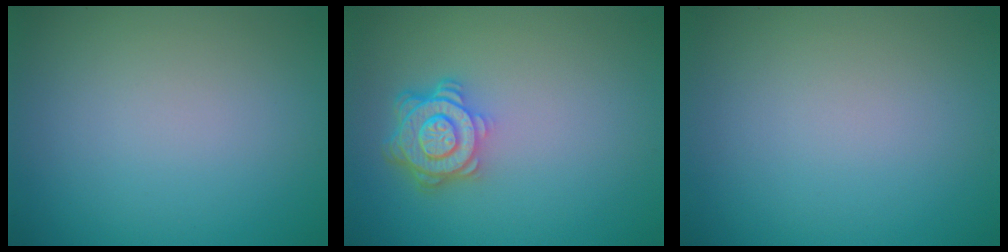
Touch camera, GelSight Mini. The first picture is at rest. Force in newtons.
{"total": 4.8, "press": 3.6, "slide": 3.1}
{"total": 0.0}